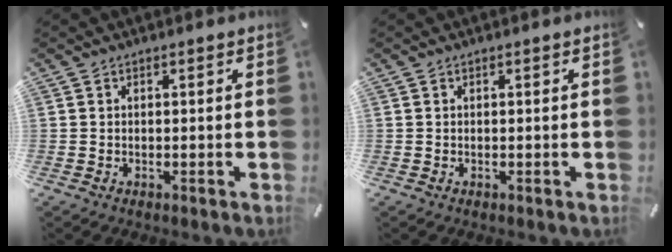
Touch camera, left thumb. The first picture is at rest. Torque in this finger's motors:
{"motor_torque": [0.01, 0.02, -0.07, -0.11, -0.01]}